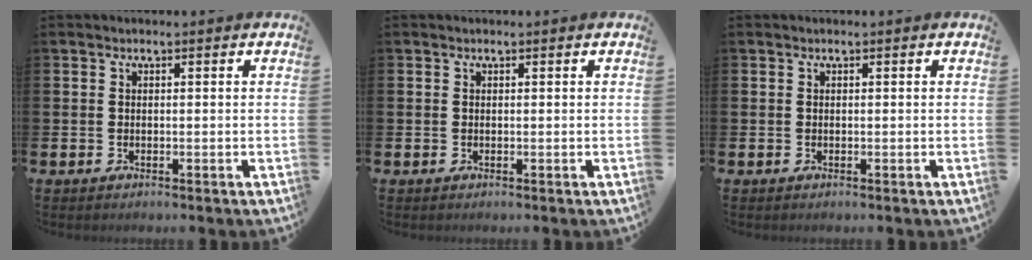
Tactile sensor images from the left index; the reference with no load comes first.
{"total": 0.0}
{"total": 0.0}